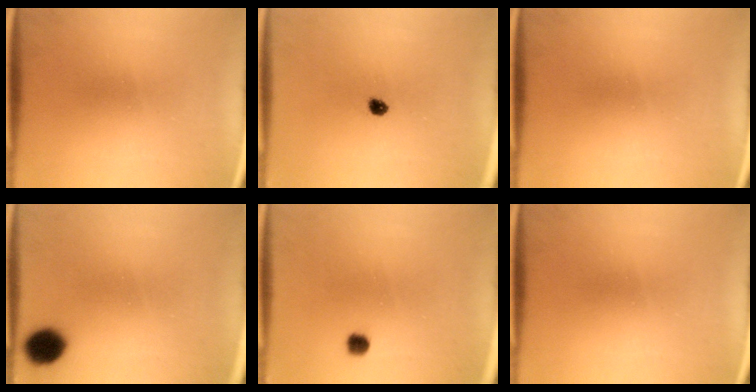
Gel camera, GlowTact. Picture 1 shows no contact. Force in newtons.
{"total": 1.9}
{"total": 0.0}
{"total": 8.1}
{"total": 1.8}
{"total": 0.0}